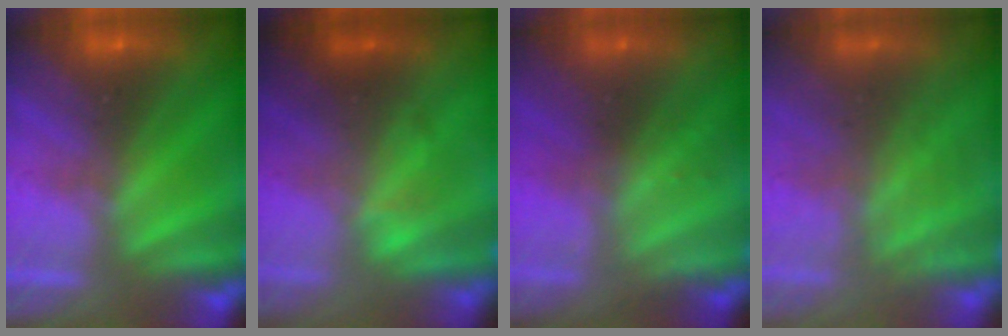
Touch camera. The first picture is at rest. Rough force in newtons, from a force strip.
{"total": 2.1}
{"total": 2.3}
{"total": 2.8}